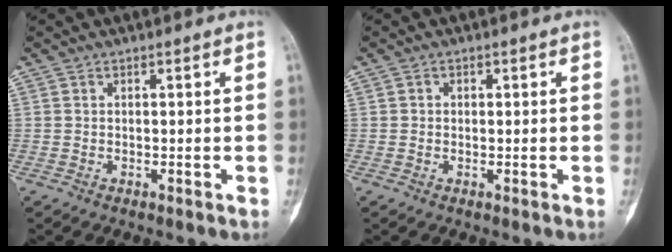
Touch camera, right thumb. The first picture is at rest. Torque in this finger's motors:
{"motor_torque": [-0.23, 0.04, 0.10, 0.07, -0.09]}